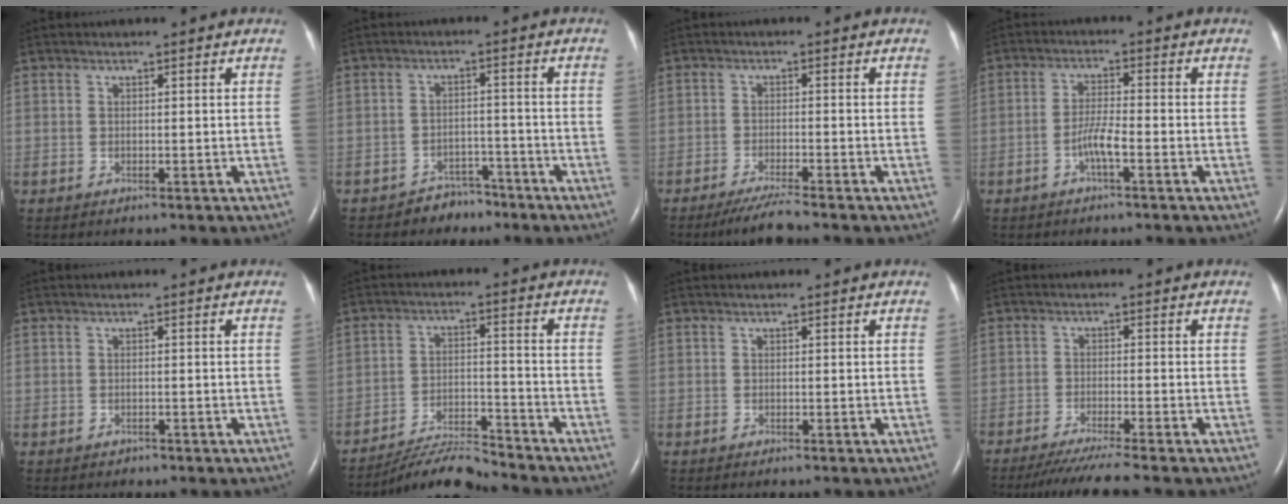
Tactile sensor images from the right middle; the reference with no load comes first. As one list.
[{"total": 3.9, "force": [-3.2, 2.2, 0.0], "torque": [0.001, 0.010, -0.046]}, {"total": 4.0, "force": [-3.5, -0.6, 1.9], "torque": [-0.043, -0.016, -0.068]}, {"total": 3.6, "force": [-1.7, 0.1, 3.1], "torque": [-0.061, 0.002, -0.035]}, {"total": 0.6, "force": [-0.5, 0.3, 0.0], "torque": [-0.009, -0.001, -0.009]}, {"total": 7.9, "force": [-7.8, -0.3, 1.1], "torque": [-0.021, 0.000, -0.138]}, {"total": 0.0}, {"total": 8.0, "force": [-6.9, -1.3, 3.9], "torque": [-0.050, -0.029, -0.111]}]